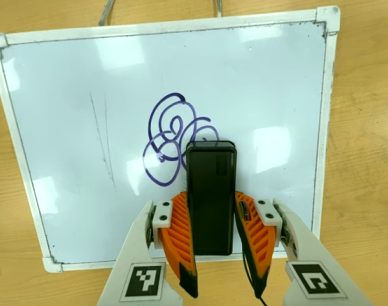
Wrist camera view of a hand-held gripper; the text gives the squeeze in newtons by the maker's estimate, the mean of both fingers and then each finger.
{"total": 4.1, "left": 2.7, "right": 5.5}